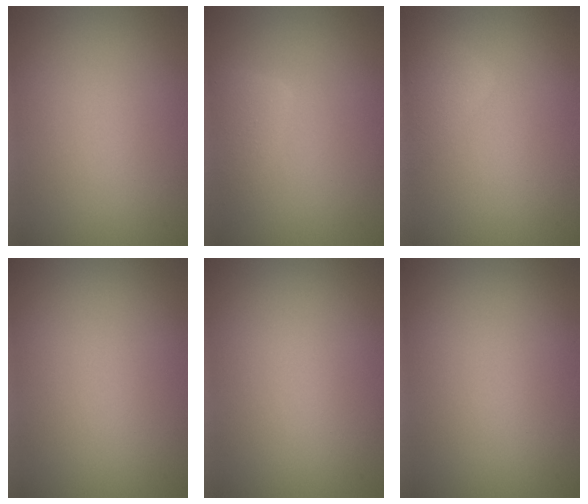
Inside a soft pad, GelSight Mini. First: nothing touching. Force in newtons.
{"total": 2.4, "press": 2.4, "slide": 0.1}
{"total": 2.5, "press": 2.5, "slide": 0.2}
{"total": 0.0}
{"total": 0.0}
{"total": 0.0}